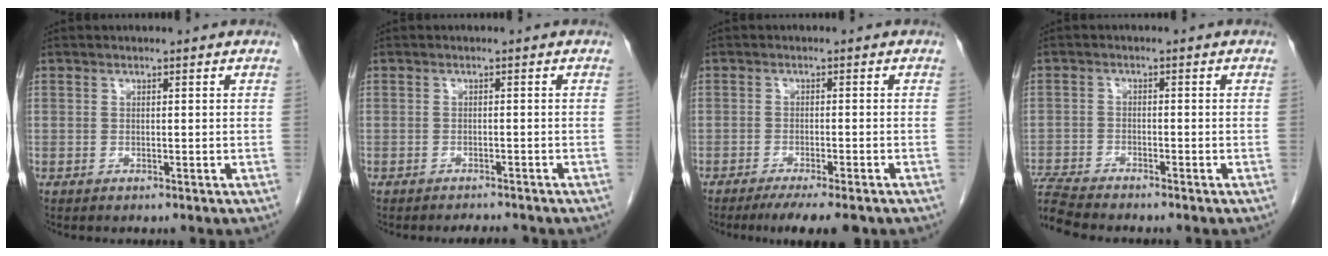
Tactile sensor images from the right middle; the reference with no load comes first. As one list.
[{"total": 2.3, "force": [-2.3, 0.3, 0.4], "torque": [-0.007, -0.006, -0.030]}, {"total": 7.7, "force": [-6.1, 0.9, 4.6], "torque": [-0.054, -0.012, -0.090]}, {"total": 7.1, "force": [-6.8, 0.0, 2.1], "torque": [-0.043, -0.016, -0.124]}]